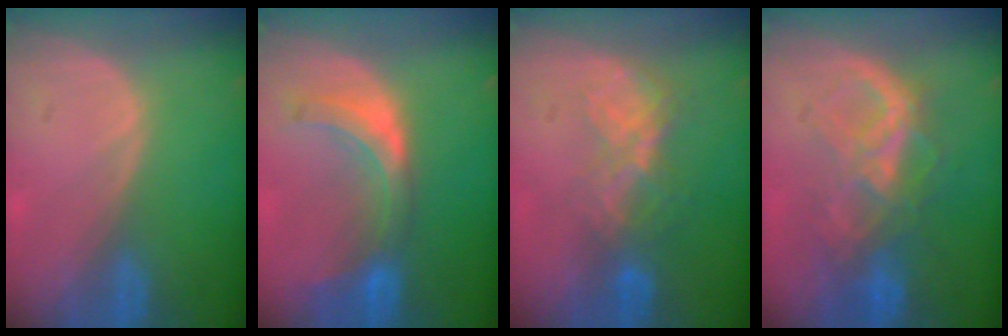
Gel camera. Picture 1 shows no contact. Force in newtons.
{"total": 7.1, "press": 6.7, "slide": 2.5}
{"total": 6.5, "press": 5.6, "slide": 3.2}
{"total": 7.9, "press": 7.6, "slide": 2.3}